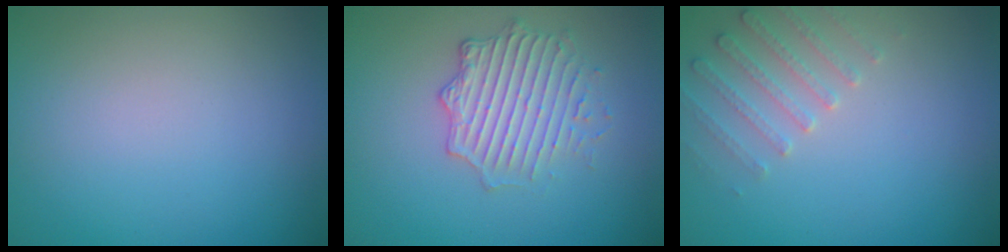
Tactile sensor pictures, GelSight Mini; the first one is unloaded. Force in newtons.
{"total": 3.7, "press": 3.2, "slide": 1.8}
{"total": 2.3, "press": 2.2, "slide": 0.6}